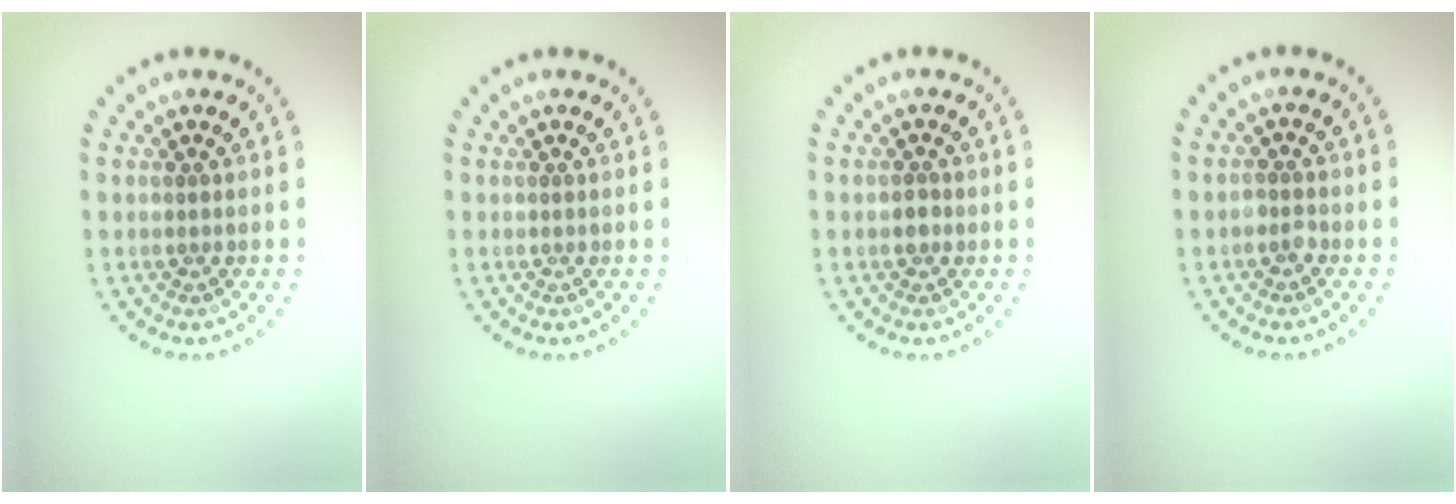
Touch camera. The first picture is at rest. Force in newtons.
{"total": 0.0}
{"total": 1.0, "press": 1.0, "slide": 0.4}
{"total": 1.1, "press": 1.1, "slide": 0.2}